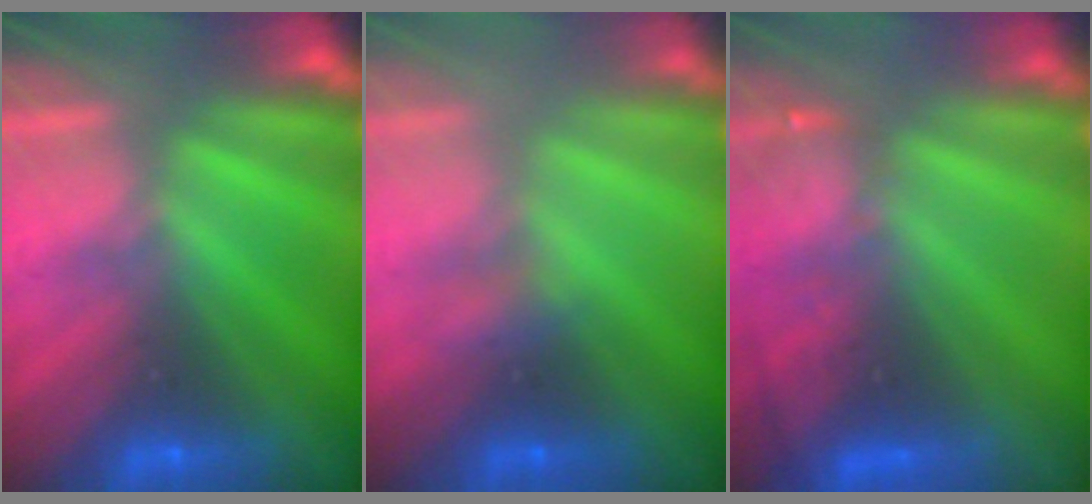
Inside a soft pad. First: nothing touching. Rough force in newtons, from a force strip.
{"total": 2.0}
{"total": 2.9}